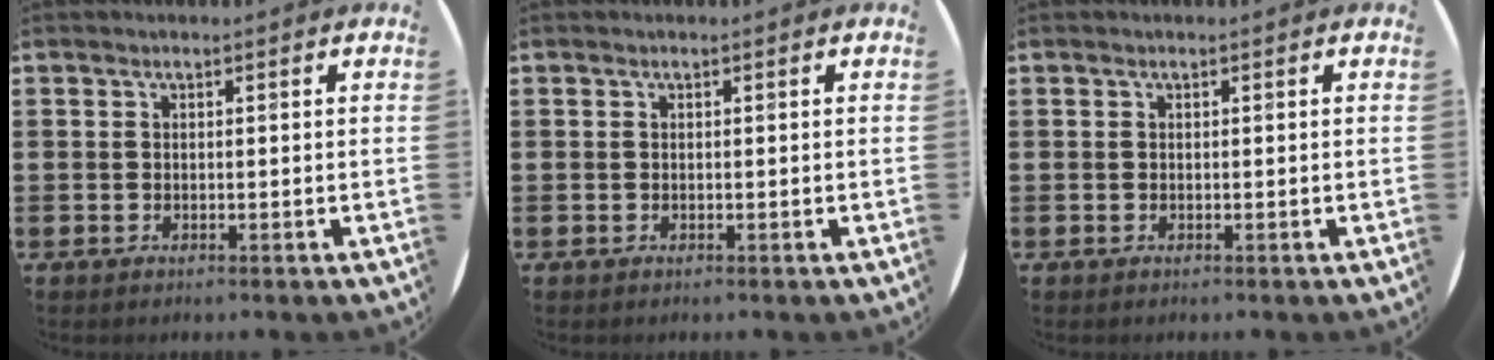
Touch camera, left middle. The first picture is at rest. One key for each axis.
{"total": 0.0}
{"total": 0.0}